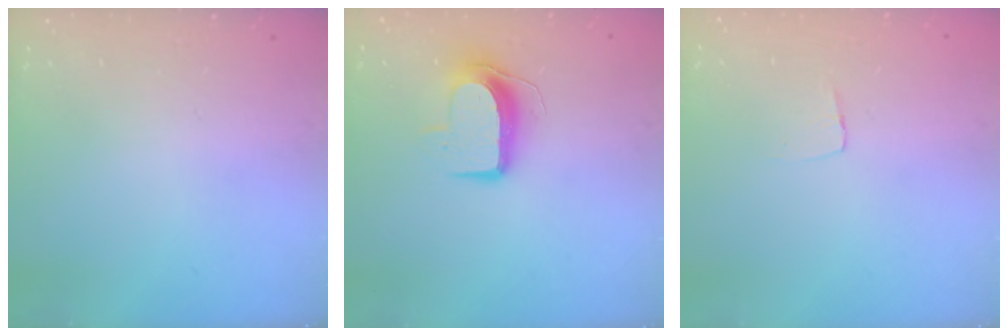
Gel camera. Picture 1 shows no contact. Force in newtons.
{"total": 9.2, "press": 9.1, "slide": 0.5}
{"total": 3.3, "press": 3.3, "slide": 0.2}